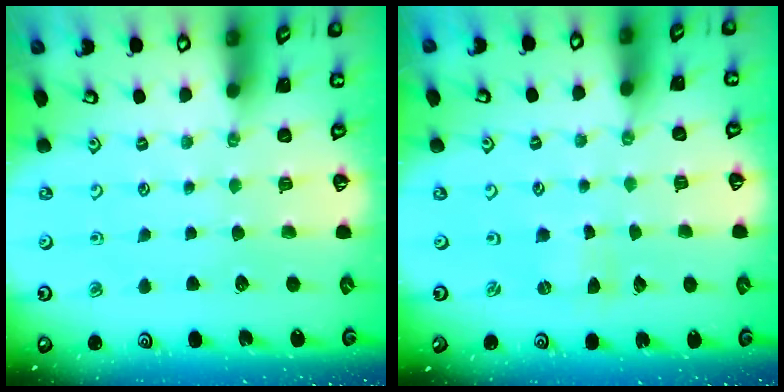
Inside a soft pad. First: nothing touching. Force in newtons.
{"total": 0.0}